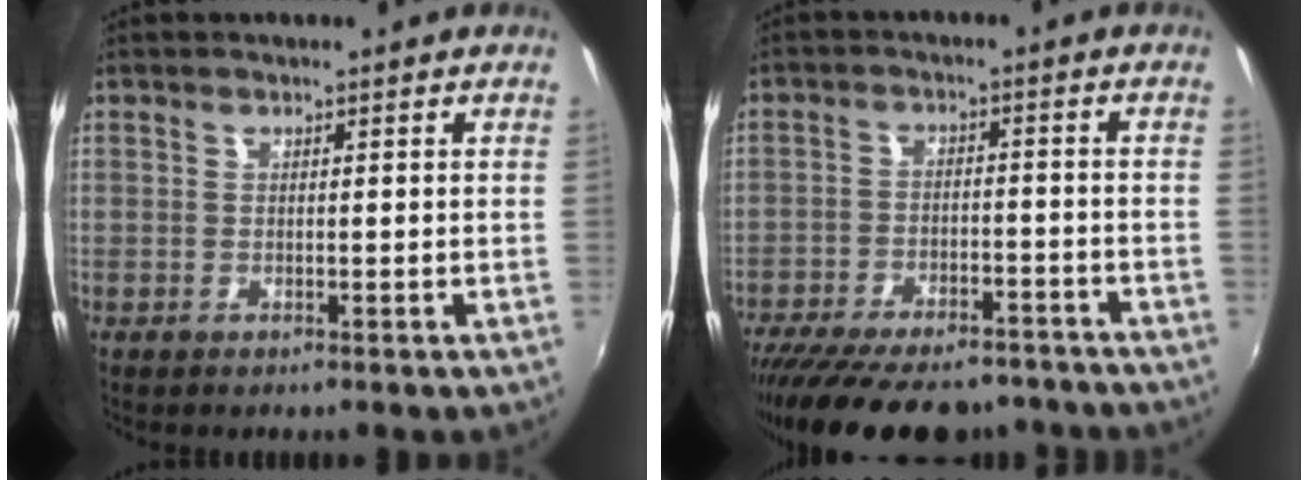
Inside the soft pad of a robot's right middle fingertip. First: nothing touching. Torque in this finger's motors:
{"motor_torque": [1.13, -1.01, 0.45, 0.21]}